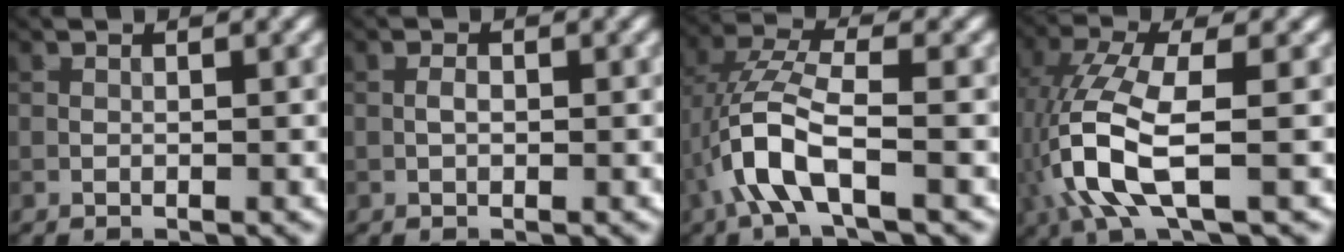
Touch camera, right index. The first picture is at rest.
{"total": 0.9, "force": [-0.2, 0.5, 0.7], "torque": [-0.016, 0.003, -0.005]}
{"total": 5.2, "force": [-1.8, 1.7, 4.5], "torque": [-0.101, 0.012, -0.040]}
{"total": 7.3, "force": [-1.8, 2.6, 6.6], "torque": [-0.169, 0.003, -0.039]}